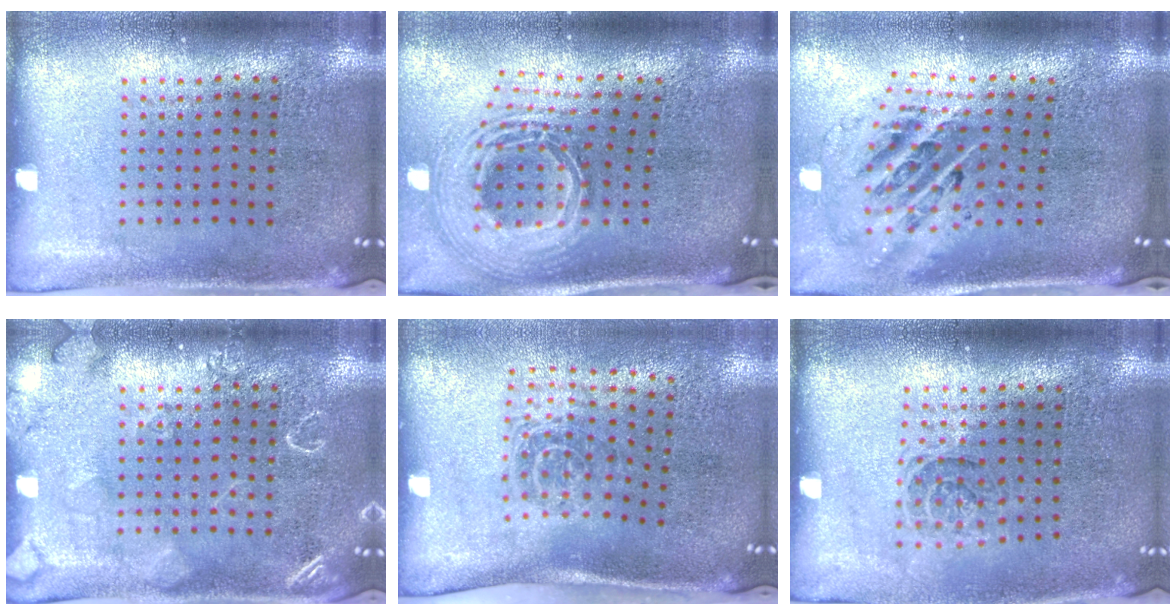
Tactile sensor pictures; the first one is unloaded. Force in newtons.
{"total": 2.9, "press": 2.0, "slide": 2.1}
{"total": 2.5, "press": 1.8, "slide": 1.8}
{"total": 2.4, "press": 2.4, "slide": 0.4}
{"total": 1.7, "press": 1.1, "slide": 1.3}
{"total": 1.2, "press": 1.1, "slide": 0.5}